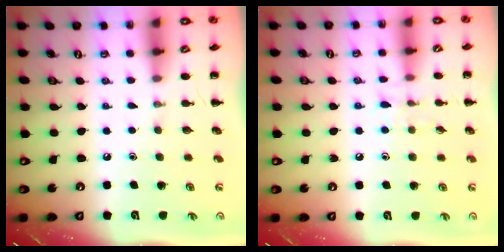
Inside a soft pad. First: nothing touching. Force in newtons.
{"total": 6.5, "press": 6.3, "slide": 1.9}